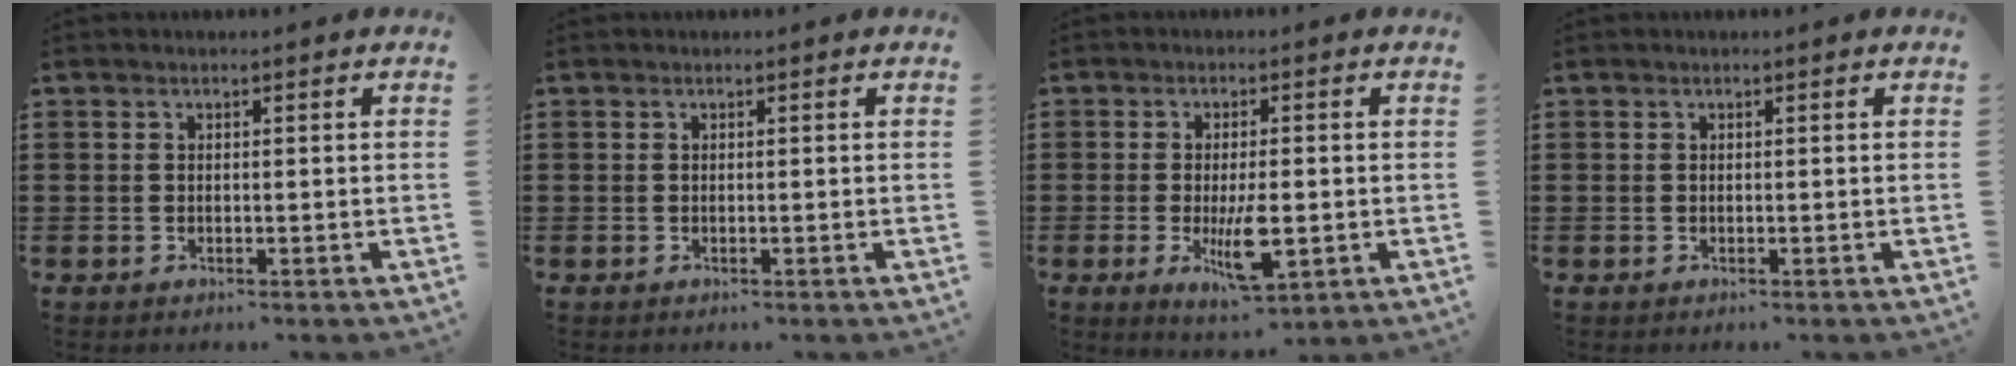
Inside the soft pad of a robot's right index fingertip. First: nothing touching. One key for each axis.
{"total": 0.0}
{"total": 7.3, "fx": -1.6, "fy": 2.3, "fz": 6.8, "tx": -0.129, "ty": -0.017, "tz": -0.030}
{"total": 0.0}